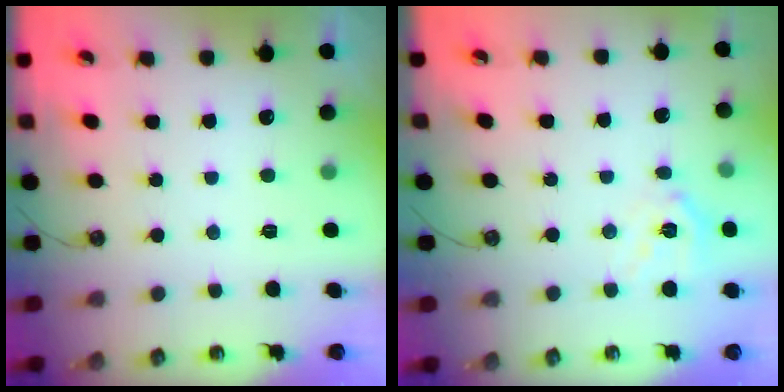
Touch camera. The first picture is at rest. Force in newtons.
{"total": 12.0, "press": 11.9, "slide": 1.7}